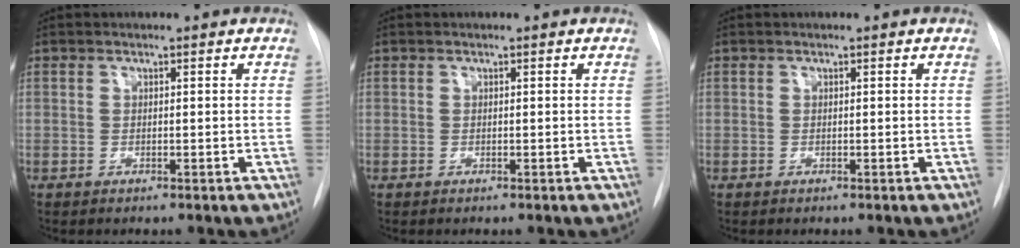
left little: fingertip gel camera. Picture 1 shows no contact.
{"total": 0.0}
{"total": 0.0}